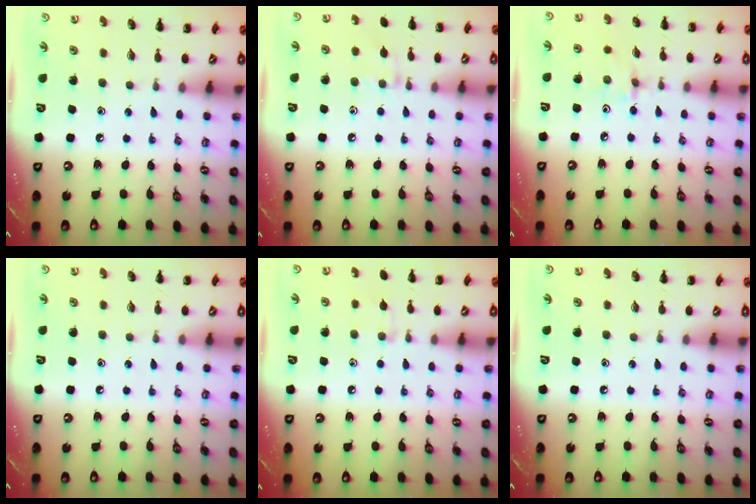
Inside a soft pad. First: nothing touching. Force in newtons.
{"total": 7.0, "press": 6.7, "slide": 1.9}
{"total": 2.8, "press": 2.6, "slide": 0.9}
{"total": 0.0}
{"total": 6.5, "press": 6.0, "slide": 2.3}
{"total": 0.0}